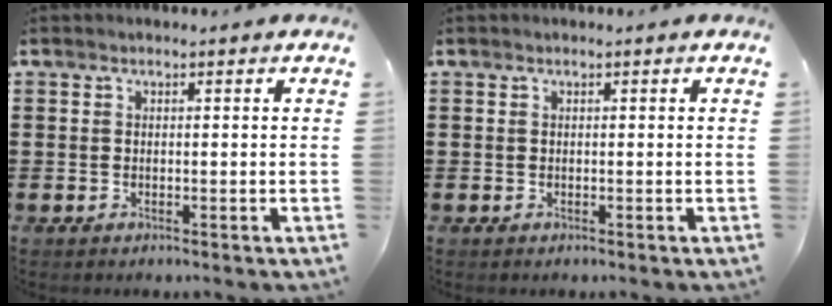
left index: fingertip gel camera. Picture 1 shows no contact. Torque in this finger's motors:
{"motor_torque": [0.00, 0.00, 0.00, 0.00]}